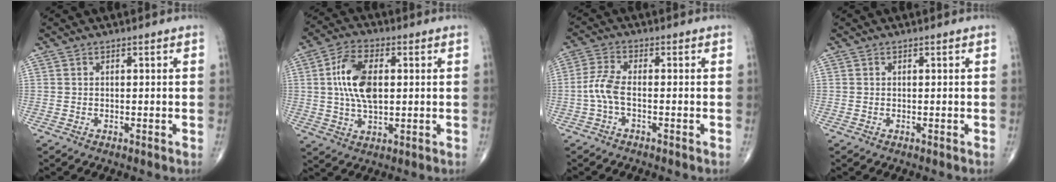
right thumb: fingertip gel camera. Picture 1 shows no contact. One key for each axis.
{"total": 11.2, "fx": 1.4, "fy": 5.9, "fz": 9.4, "tx": -0.176, "ty": 0.004, "tz": 0.026}
{"total": 4.6, "fx": -1.2, "fy": 1.6, "fz": 4.1, "tx": -0.104, "ty": 0.011, "tz": -0.032}
{"total": 0.0}